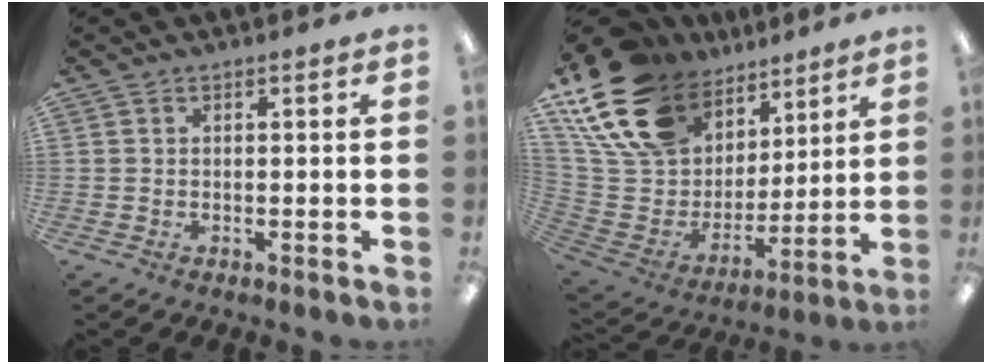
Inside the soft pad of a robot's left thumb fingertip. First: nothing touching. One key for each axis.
{"total": 22.5, "fx": 14.1, "fy": 14.0, "fz": 10.5, "tx": -0.224, "ty": -0.065, "tz": 0.274}